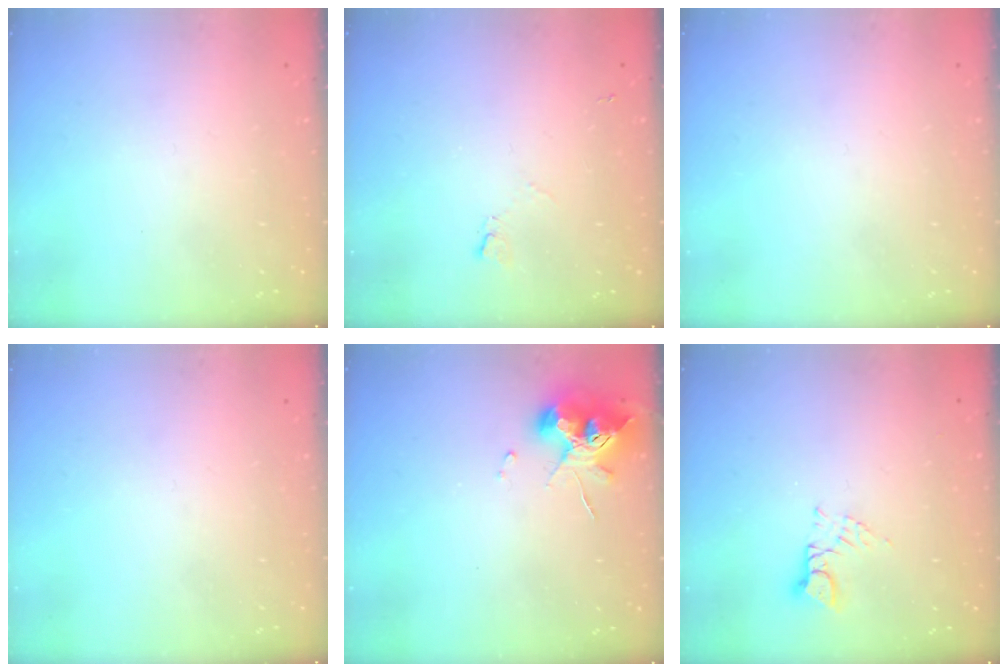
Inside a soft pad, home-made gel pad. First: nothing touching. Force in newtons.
{"total": 4.2, "press": 4.1, "slide": 0.7}
{"total": 0.0}
{"total": 0.0}
{"total": 11.0, "press": 11.0, "slide": 1.2}
{"total": 3.0, "press": 3.0, "slide": 0.4}